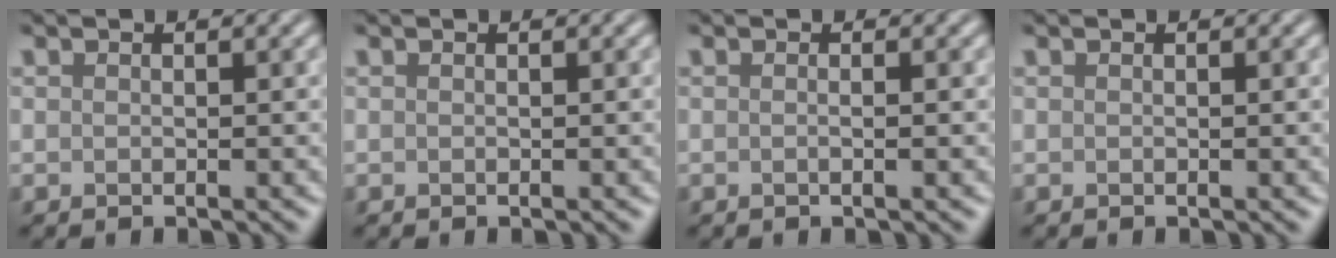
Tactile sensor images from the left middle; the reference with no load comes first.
{"total": 0.0}
{"total": 1.7, "force": [0.3, 0.9, 1.4], "torque": [0.004, -0.006, -0.019]}
{"total": 0.6, "force": [0.0, 0.2, 0.6], "torque": [-0.004, 0.000, -0.002]}